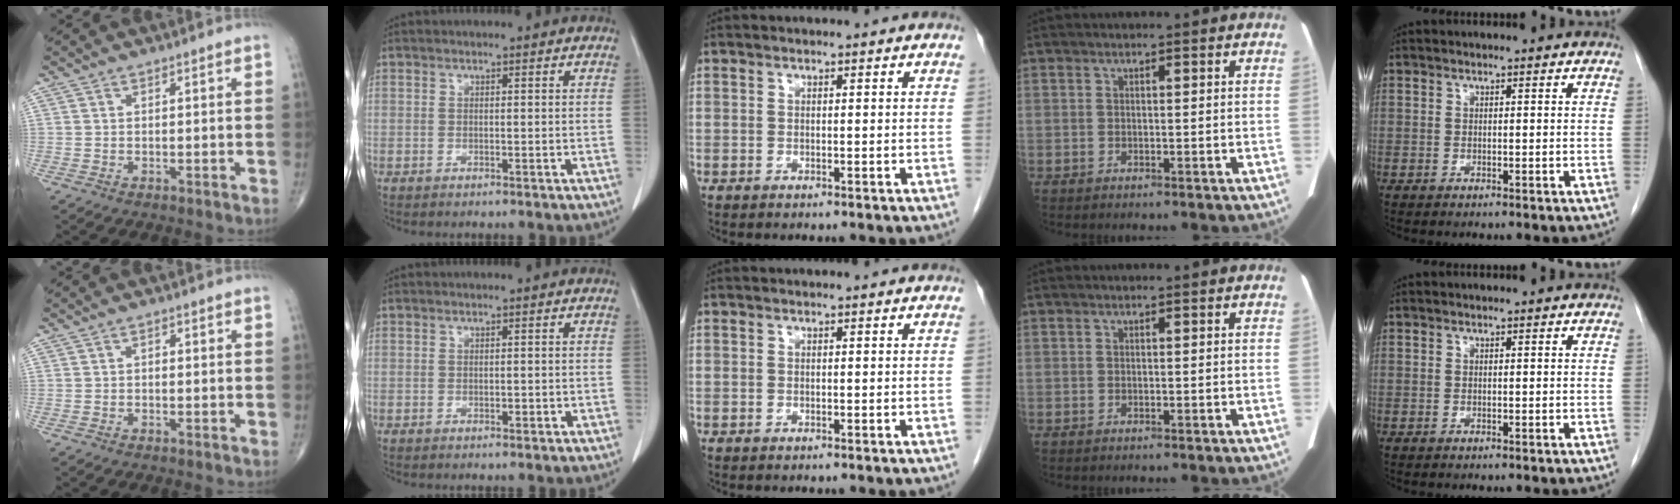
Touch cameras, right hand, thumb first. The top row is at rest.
{"thumb": {"total": 0.8, "force": [0.1, 0.4, 0.7], "torque": [-0.009, 0.002, -0.001]}, "index": {"total": 0.9, "force": [-0.2, 0.5, 0.7], "torque": [-0.011, 0.000, -0.001]}}